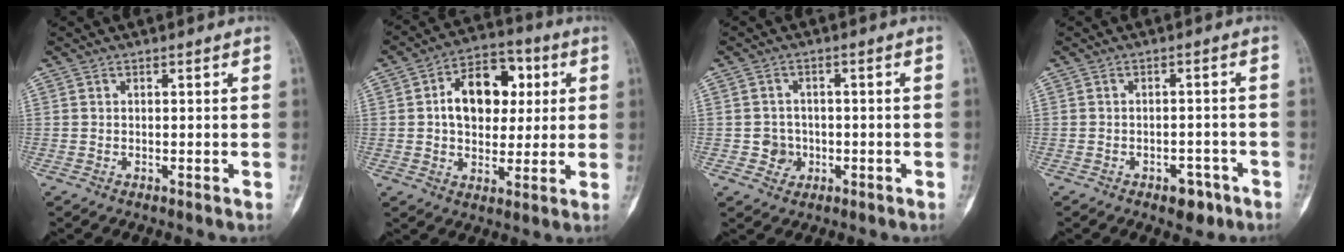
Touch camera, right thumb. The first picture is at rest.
{"total": 14.0, "force": [2.6, 9.6, 9.8], "torque": [-0.106, 0.014, 0.034]}
{"total": 3.5, "force": [-0.8, 3.3, 0.7], "torque": [0.012, 0.011, -0.013]}
{"total": 4.3, "force": [-2.5, 2.5, 2.4], "torque": [-0.014, 0.018, -0.030]}